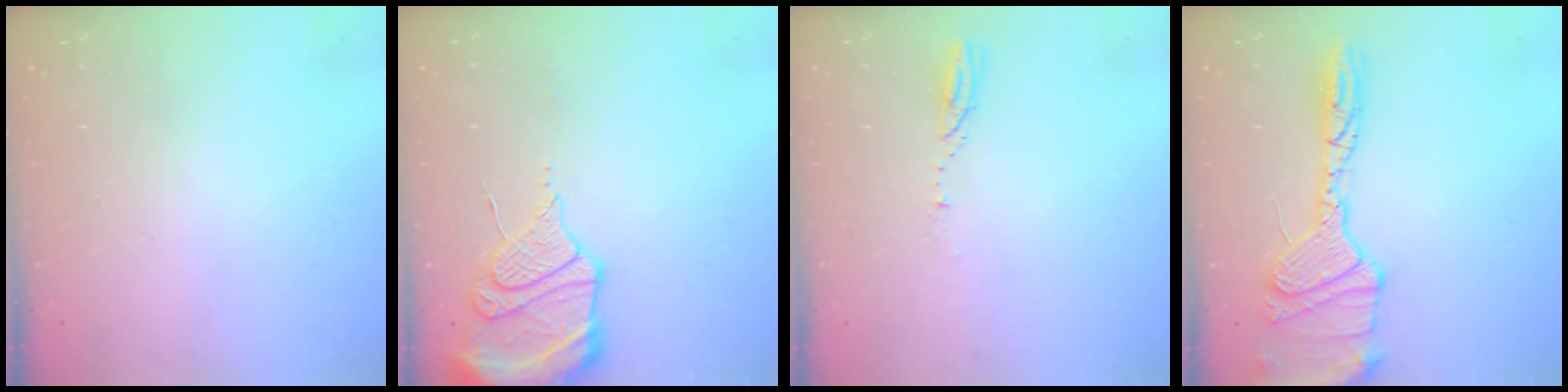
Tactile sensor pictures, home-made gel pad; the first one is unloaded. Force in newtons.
{"total": 20.8, "press": 18.0, "slide": 10.6}
{"total": 3.6, "press": 3.6, "slide": 0.4}
{"total": 18.5, "press": 18.3, "slide": 2.8}